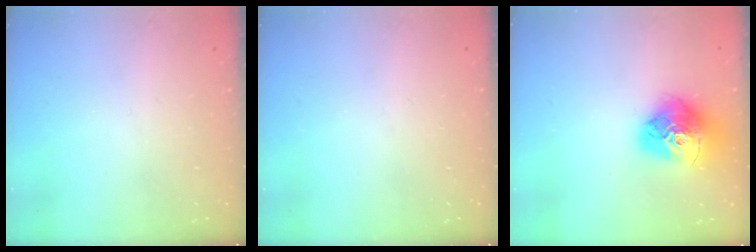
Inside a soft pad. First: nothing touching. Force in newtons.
{"total": 0.0}
{"total": 18.4, "press": 18.3, "slide": 2.0}